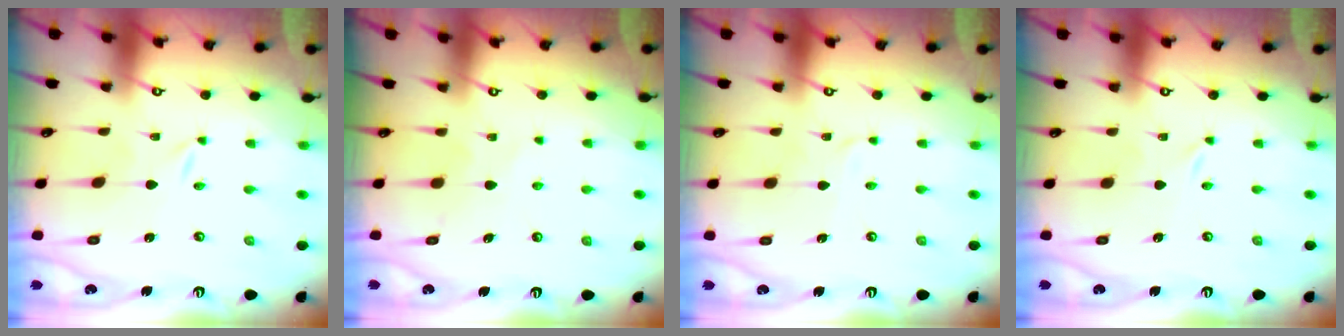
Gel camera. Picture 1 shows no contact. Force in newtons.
{"total": 7.8, "press": 7.7, "slide": 0.7}
{"total": 2.2, "press": 2.2, "slide": 0.2}
{"total": 0.0}